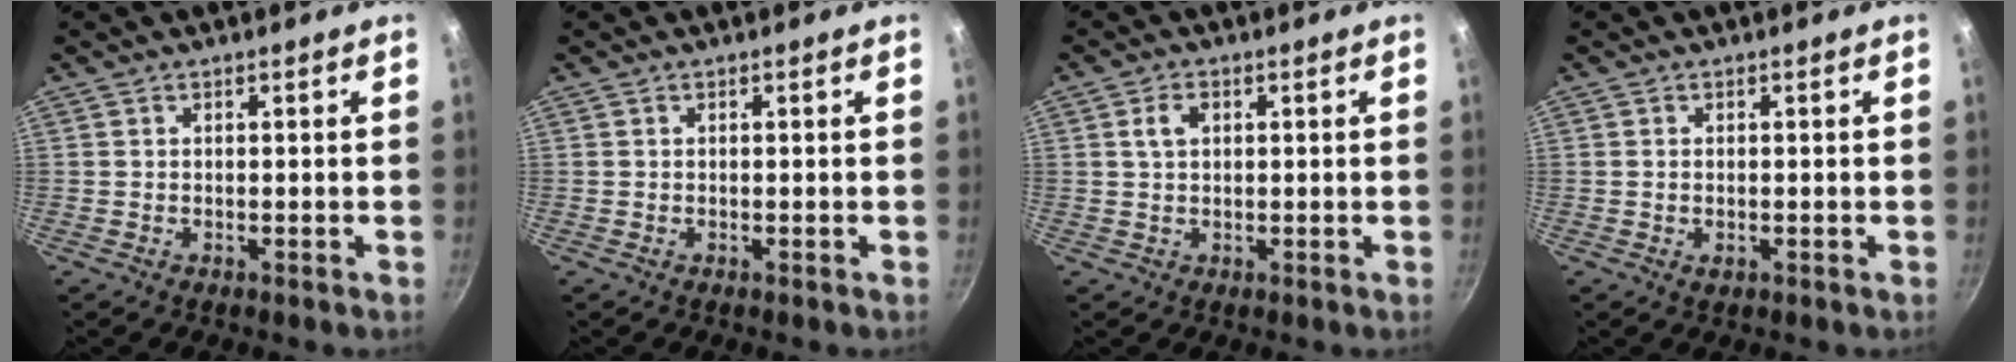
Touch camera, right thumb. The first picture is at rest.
{"total": 0.0}
{"total": 3.1, "force": [0.7, 2.2, 2.0], "torque": [-0.024, 0.004, 0.013]}
{"total": 1.1, "force": [-0.2, 0.6, 0.8], "torque": [-0.014, 0.000, -0.003]}